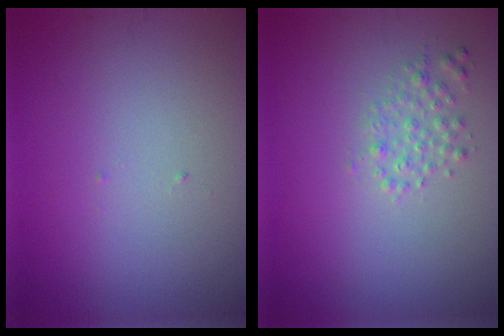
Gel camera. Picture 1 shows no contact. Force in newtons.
{"total": 1.5, "press": 1.5, "slide": 0.1}